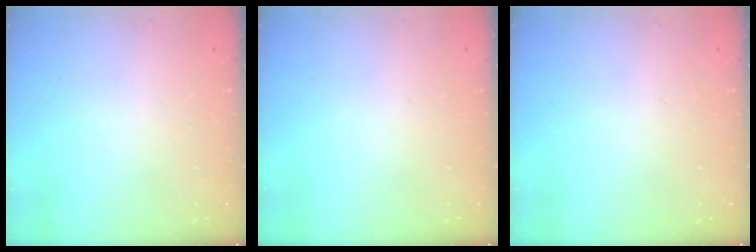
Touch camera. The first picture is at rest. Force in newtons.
{"total": 0.0}
{"total": 0.0}